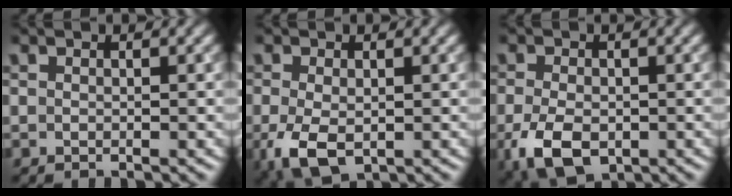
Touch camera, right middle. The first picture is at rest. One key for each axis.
{"total": 4.7, "fx": -1.3, "fy": 2.7, "fz": 3.5, "tx": -0.083, "ty": -0.014, "tz": -0.021}
{"total": 5.8, "fx": -2.2, "fy": 3.5, "fz": 4.1, "tx": -0.090, "ty": -0.013, "tz": -0.042}